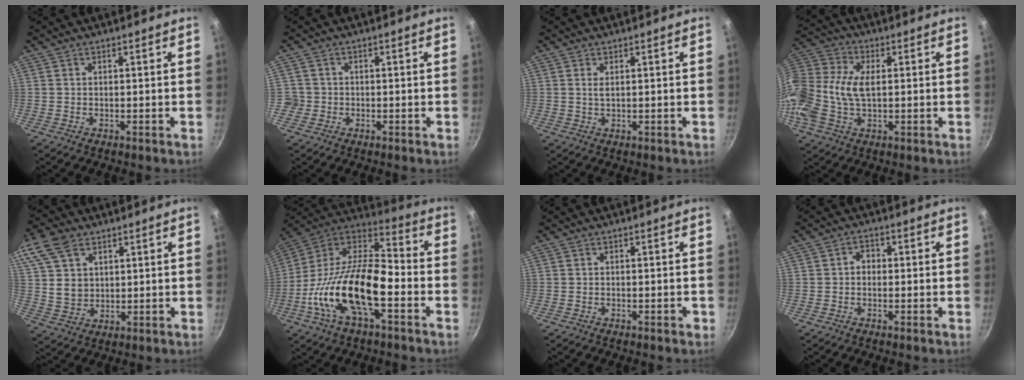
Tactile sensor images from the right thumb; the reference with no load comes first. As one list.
[{"total": 2.2, "force": [-0.5, 2.2, 0.3], "torque": [0.007, 0.011, -0.008]}, {"total": 1.3, "force": [0.4, 0.5, 1.1], "torque": [-0.022, -0.001, 0.010]}, {"total": 15.5, "force": [0.0, 9.8, 12.0], "torque": [-0.265, 0.023, -0.014]}, {"total": 12.0, "force": [5.7, 8.3, 6.5], "torque": [-0.110, -0.012, 0.113]}, {"total": 22.6, "force": [-6.7, 10.3, 19.0], "torque": [-0.343, 0.046, -0.143]}, {"total": 0.9, "force": [-0.5, 0.4, 0.6], "torque": [-0.011, 0.008, -0.006]}, {"total": 2.4, "force": [-0.2, 2.0, 1.3], "torque": [-0.009, 0.010, -0.006]}]